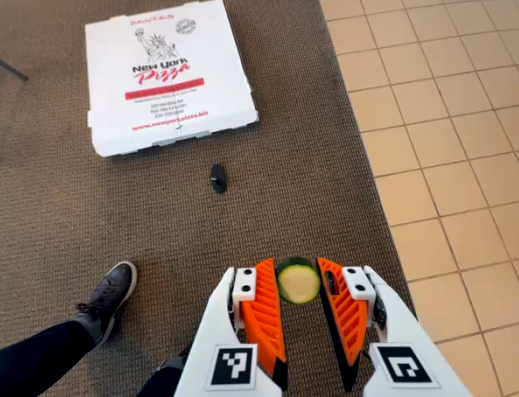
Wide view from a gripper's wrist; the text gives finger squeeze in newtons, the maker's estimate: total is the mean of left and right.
{"total": 7.7, "left": 7.3, "right": 8.1}